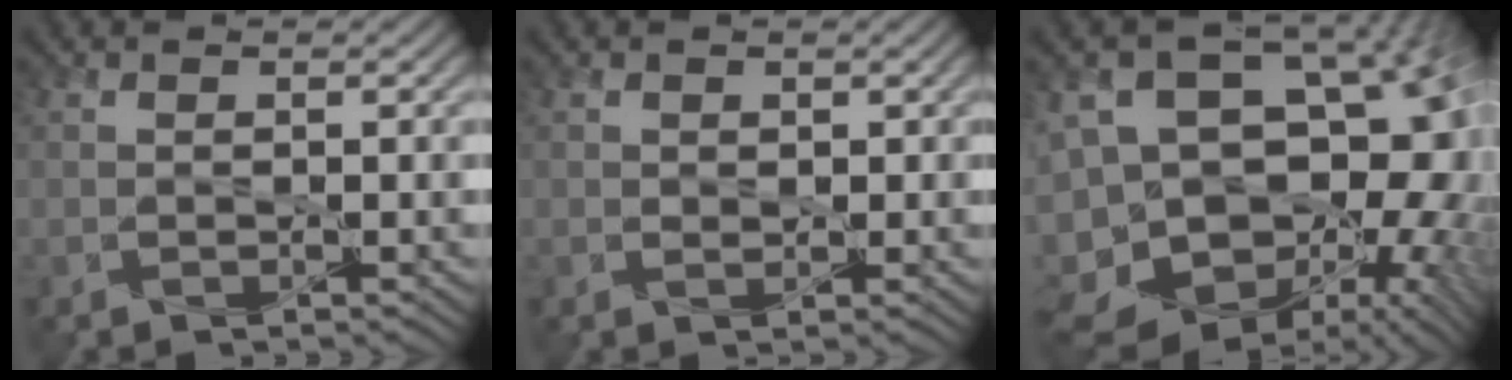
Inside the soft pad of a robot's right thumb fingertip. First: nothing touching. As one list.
[{"total": 1.2, "force": [0.3, 0.9, 0.7], "torque": [-0.023, -0.002, 0.002]}, {"total": 19.4, "force": [-6.0, 12.1, 13.9], "torque": [-0.220, 0.010, -0.075]}]